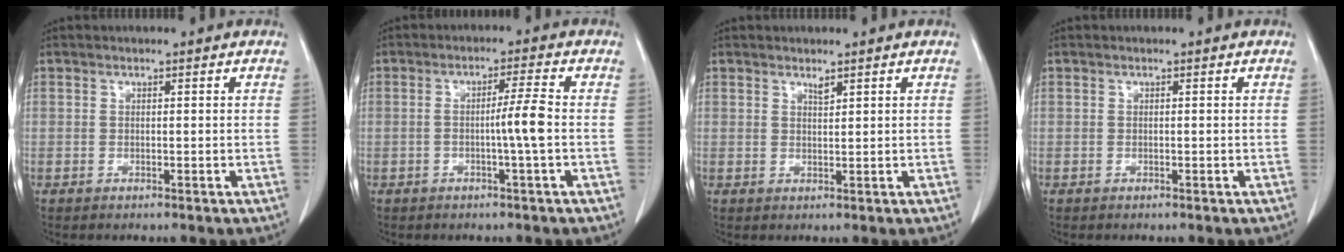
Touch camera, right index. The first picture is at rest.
{"total": 4.0, "force": [-0.7, -0.9, 3.9], "torque": [-0.062, 0.004, -0.009]}
{"total": 1.0, "force": [0.9, 0.1, 0.5], "torque": [-0.012, -0.006, 0.018]}
{"total": 0.0}